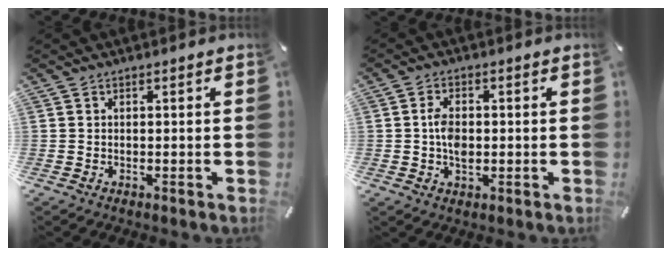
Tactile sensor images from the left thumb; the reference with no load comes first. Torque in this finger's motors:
{"motor_torque": [1.00, 1.50, 0.83, -0.13, 0.05]}